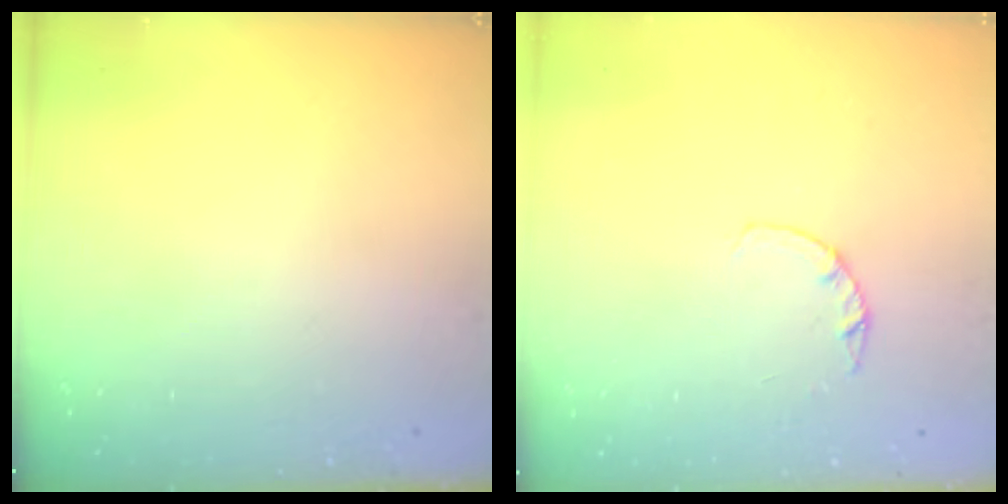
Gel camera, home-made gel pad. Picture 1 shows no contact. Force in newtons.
{"total": 2.2, "press": 2.2, "slide": 0.4}